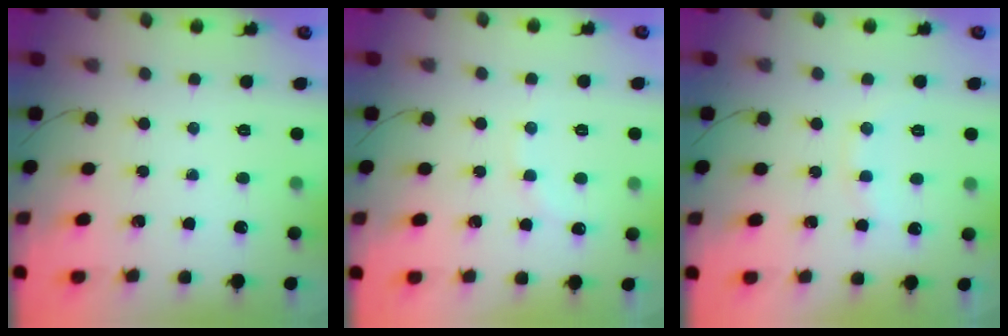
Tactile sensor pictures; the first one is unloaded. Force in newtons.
{"total": 5.0, "press": 4.8, "slide": 1.6}
{"total": 8.3, "press": 8.2, "slide": 1.2}